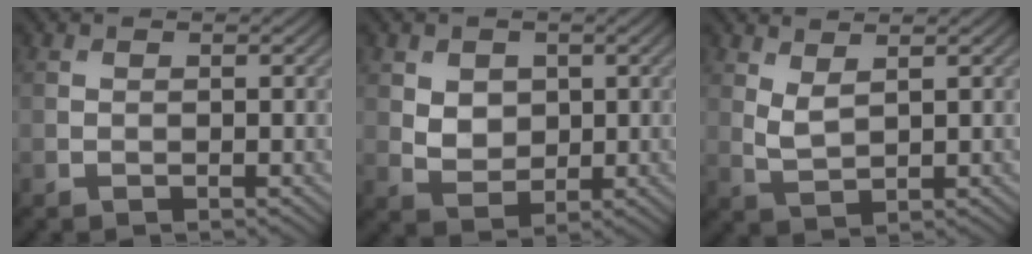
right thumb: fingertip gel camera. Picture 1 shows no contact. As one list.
[{"total": 3.8, "force": [1.2, 3.0, 2.0], "torque": [-0.054, -0.006, 0.019]}, {"total": 2.7, "force": [1.8, 0.9, 1.8], "torque": [-0.049, -0.006, 0.043]}]